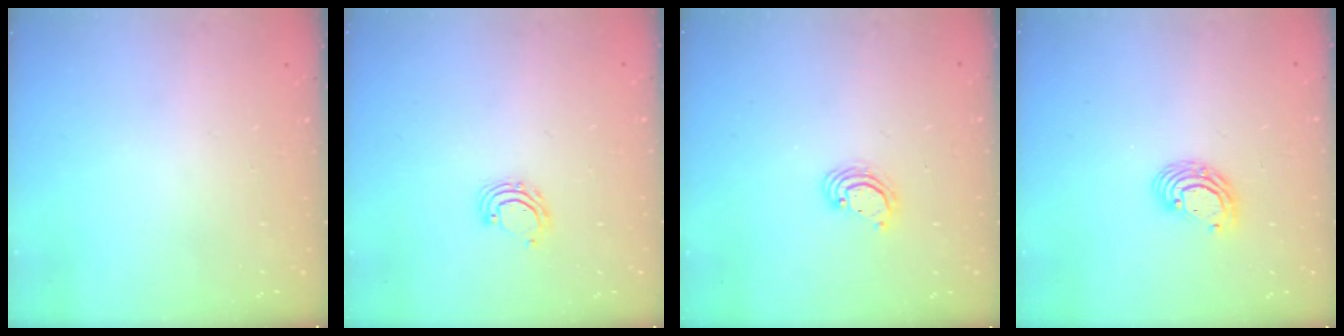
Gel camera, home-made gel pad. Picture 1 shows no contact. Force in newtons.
{"total": 4.2, "press": 4.2, "slide": 0.3}
{"total": 3.8, "press": 3.8, "slide": 0.2}
{"total": 6.5, "press": 6.5, "slide": 0.2}